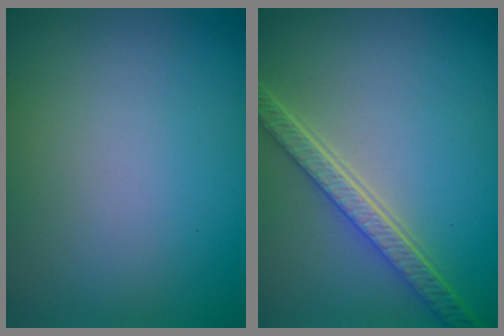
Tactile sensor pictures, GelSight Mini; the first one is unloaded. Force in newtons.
{"total": 5.0, "press": 3.7, "slide": 3.4}